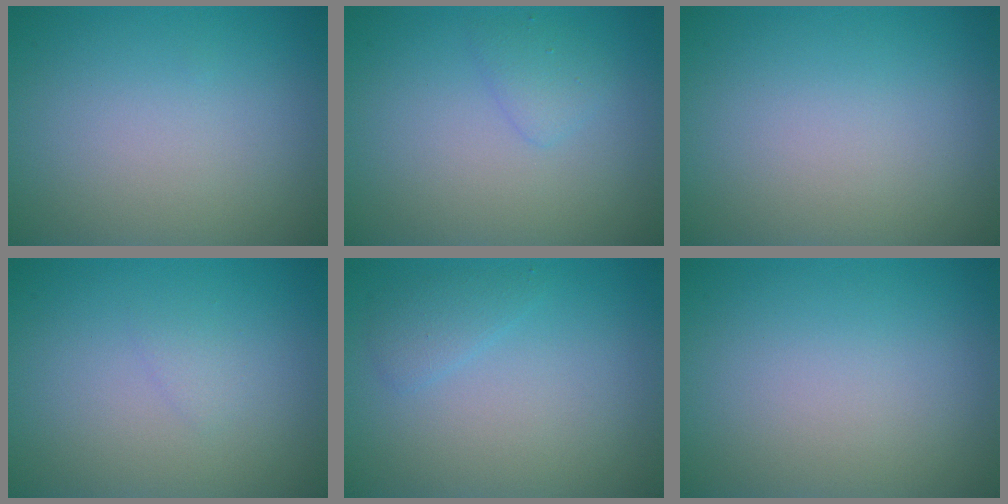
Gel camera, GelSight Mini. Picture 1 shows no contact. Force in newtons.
{"total": 1.3, "press": 1.3, "slide": 0.1}
{"total": 0.0}
{"total": 0.7, "press": 0.7, "slide": 0.1}
{"total": 1.3, "press": 1.3, "slide": 0.0}
{"total": 0.0}